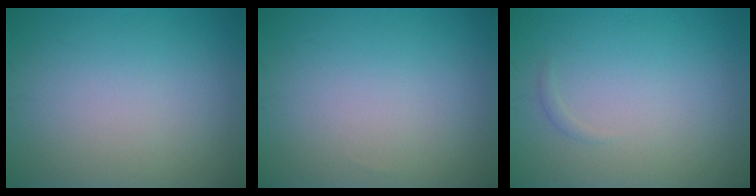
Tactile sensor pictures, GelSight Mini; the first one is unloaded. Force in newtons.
{"total": 0.0}
{"total": 0.5, "press": 0.5, "slide": 0.0}